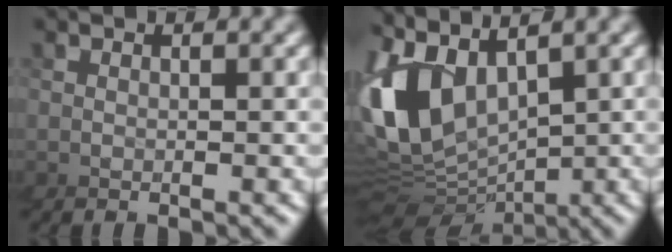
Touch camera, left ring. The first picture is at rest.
{"total": 3.8, "force": [0.1, 2.8, 2.6], "torque": [-0.100, 0.006, -0.003]}